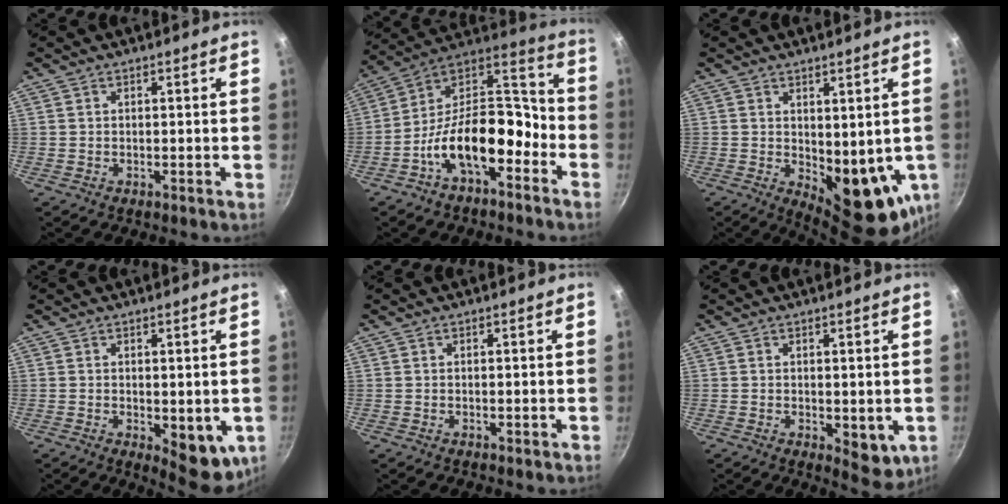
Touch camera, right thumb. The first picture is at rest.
{"total": 18.3, "force": [-7.6, 9.5, 13.7], "torque": [-0.193, 0.081, -0.147]}
{"total": 12.3, "force": [-0.2, 6.1, 10.7], "torque": [-0.115, -0.025, 0.015]}
{"total": 8.6, "force": [-1.5, 3.9, 7.5], "torque": [-0.068, -0.009, -0.008]}
{"total": 0.0}
{"total": 5.9, "force": [-0.7, 3.0, 5.1], "torque": [-0.050, -0.011, -0.001]}